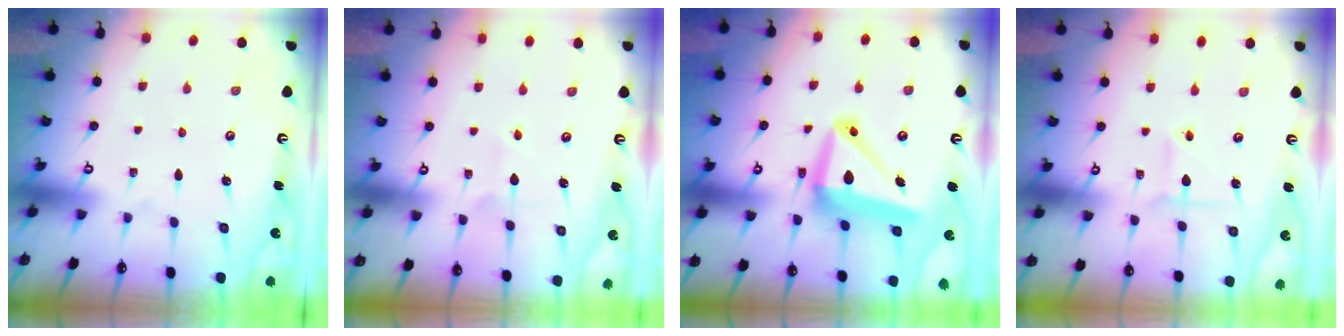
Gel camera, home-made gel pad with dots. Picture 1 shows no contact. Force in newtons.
{"total": 3.5, "press": 3.5, "slide": 0.5}
{"total": 13.7, "press": 13.5, "slide": 2.6}
{"total": 2.8, "press": 2.7, "slide": 0.6}